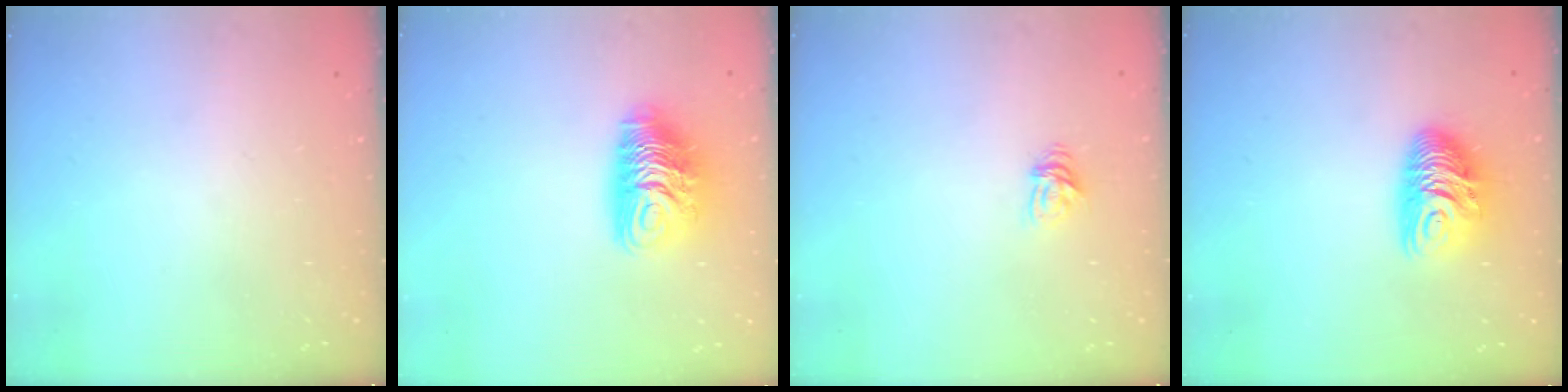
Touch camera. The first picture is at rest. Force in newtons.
{"total": 10.6, "press": 10.5, "slide": 1.0}
{"total": 4.9, "press": 4.9, "slide": 0.6}
{"total": 9.8, "press": 9.8, "slide": 0.4}